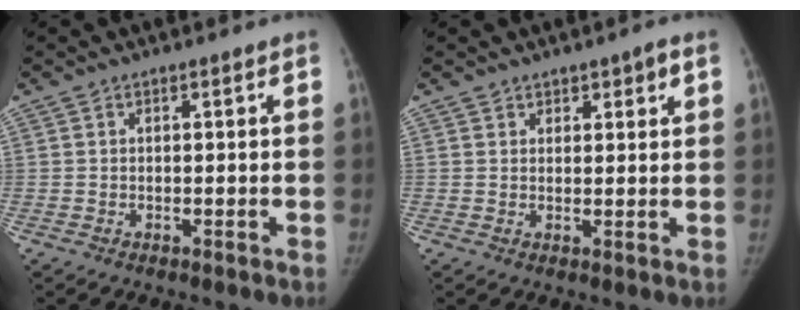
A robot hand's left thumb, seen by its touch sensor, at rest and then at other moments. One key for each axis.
{"total": 2.6, "fx": 1.8, "fy": 1.5, "fz": 1.2, "tx": 0.004, "ty": -0.009, "tz": 0.025}